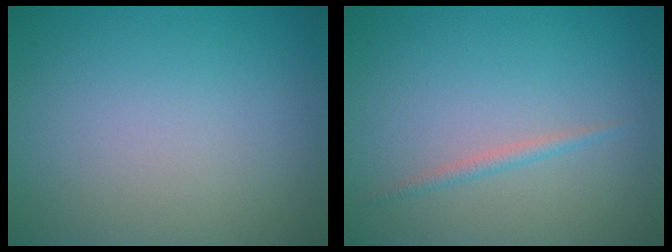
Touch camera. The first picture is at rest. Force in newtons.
{"total": 1.0, "press": 1.0, "slide": 0.0}